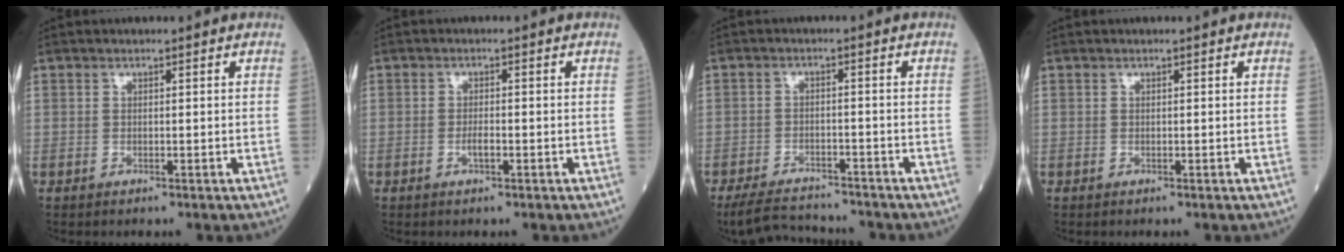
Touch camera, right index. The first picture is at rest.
{"total": 1.5, "force": [-0.5, 0.4, 1.3], "torque": [-0.023, 0.002, -0.007]}
{"total": 7.9, "force": [-7.4, 1.6, 1.9], "torque": [-0.035, -0.004, -0.121]}
{"total": 0.0}